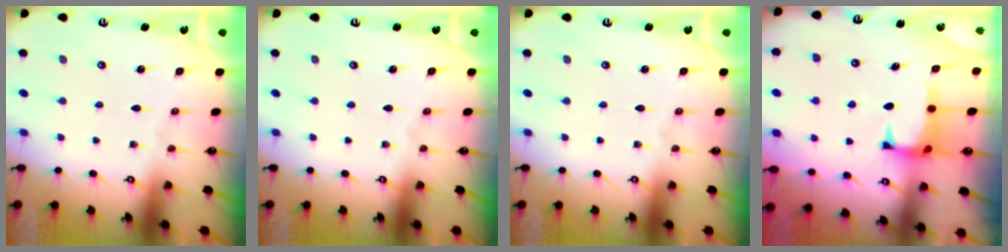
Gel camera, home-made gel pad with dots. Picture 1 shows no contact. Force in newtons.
{"total": 0.0}
{"total": 0.0}
{"total": 1.0, "press": 0.7, "slide": 0.8}